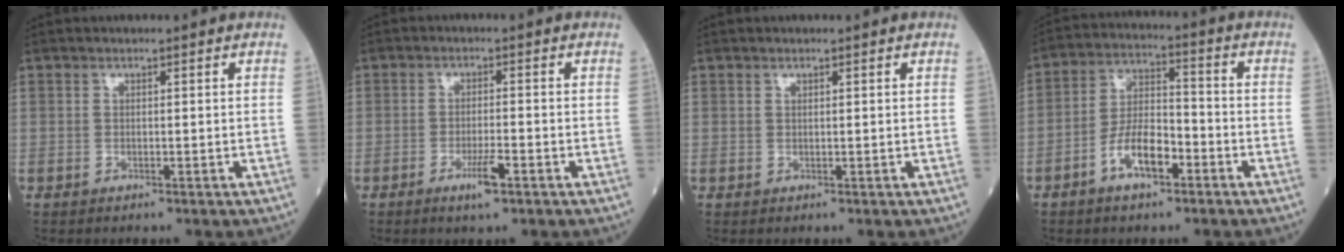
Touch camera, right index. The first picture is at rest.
{"total": 3.6, "force": [-2.1, 0.2, 3.0], "torque": [-0.053, -0.005, -0.038]}
{"total": 0.0}
{"total": 8.1, "force": [-4.0, 3.0, 6.4], "torque": [-0.123, 0.011, -0.075]}